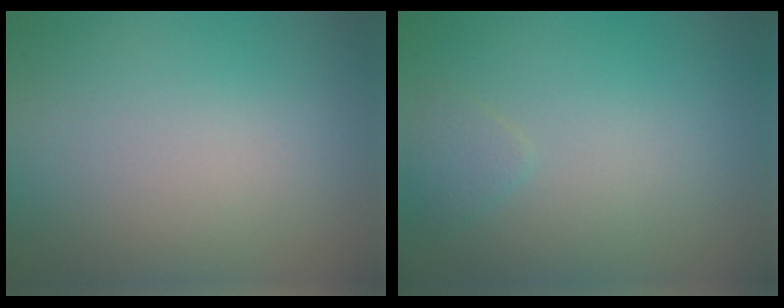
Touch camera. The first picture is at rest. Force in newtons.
{"total": 0.9, "press": 0.9, "slide": 0.0}